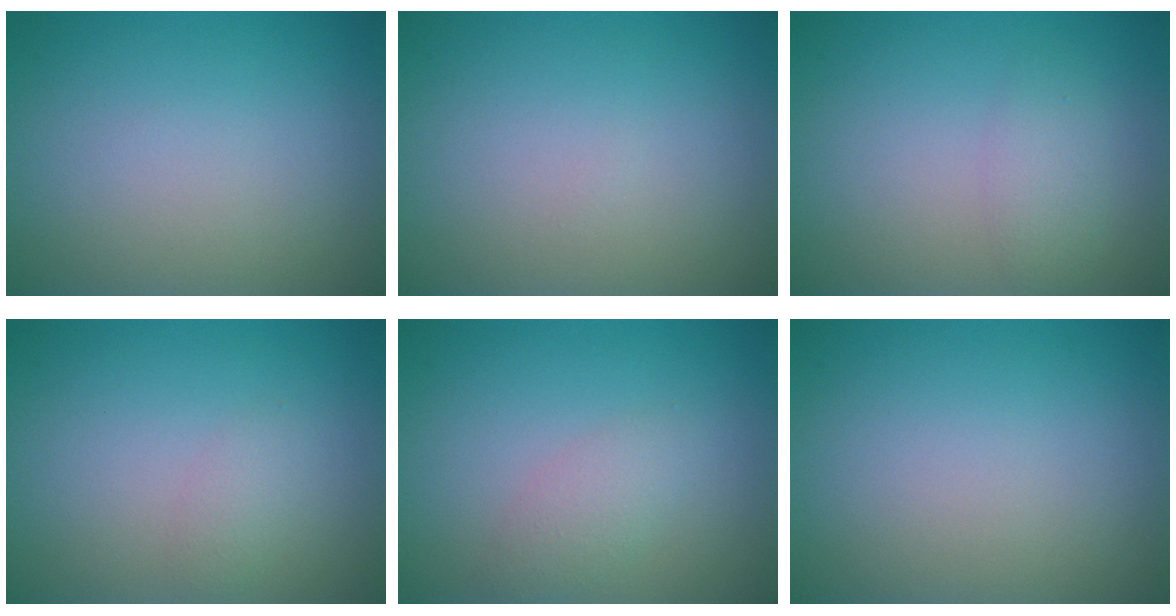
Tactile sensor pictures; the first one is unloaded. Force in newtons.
{"total": 0.0}
{"total": 1.9, "press": 1.9, "slide": 0.1}
{"total": 1.1, "press": 1.1, "slide": 0.1}
{"total": 2.0, "press": 2.0, "slide": 0.1}
{"total": 0.0}